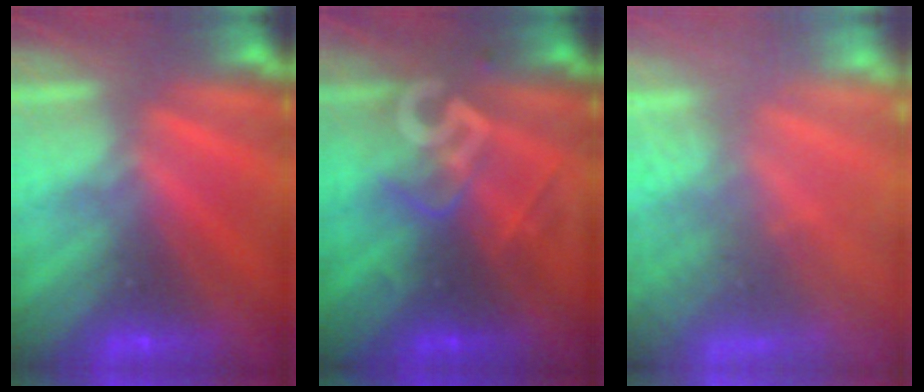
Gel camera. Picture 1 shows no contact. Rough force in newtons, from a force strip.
{"total": 2.7}
{"total": 7.2}